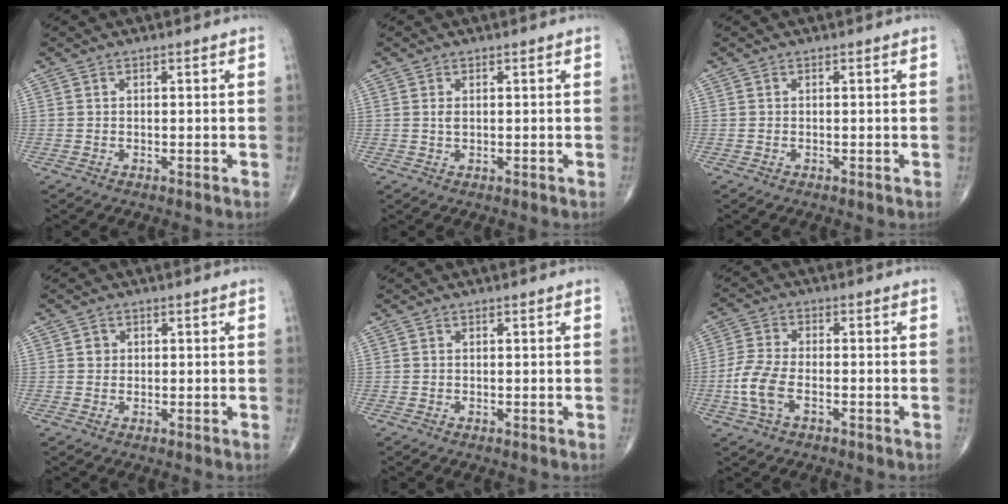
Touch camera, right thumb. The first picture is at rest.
{"total": 1.1, "force": [0.2, 0.5, 0.9], "torque": [-0.019, -0.001, 0.005]}
{"total": 0.0}
{"total": 1.2, "force": [0.2, 1.2, 0.3], "torque": [0.003, 0.003, 0.002]}
{"total": 0.0}
{"total": 7.4, "force": [-2.5, 3.8, 5.9], "torque": [-0.139, 0.015, -0.052]}